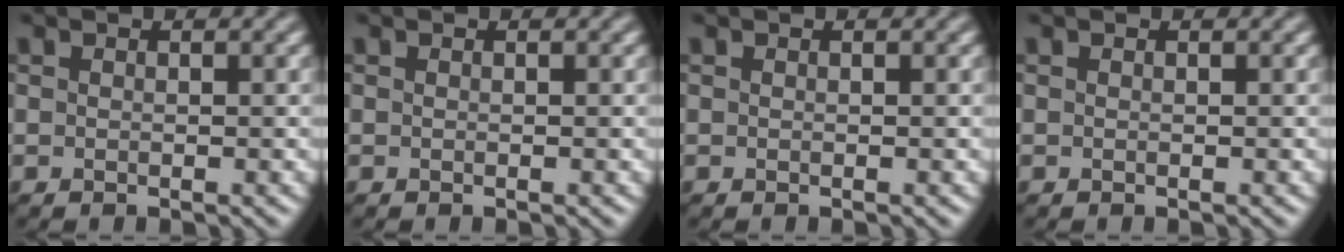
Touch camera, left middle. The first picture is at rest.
{"total": 0.0}
{"total": 0.0}
{"total": 0.0}